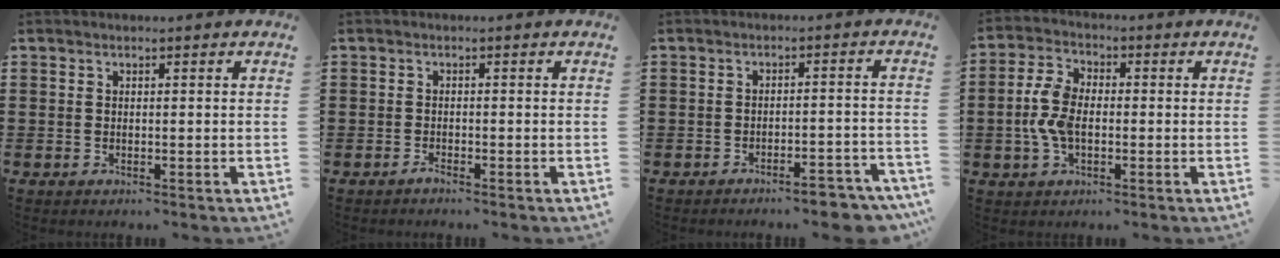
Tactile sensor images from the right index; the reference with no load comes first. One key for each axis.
{"total": 1.0, "fx": -0.9, "fy": 0.2, "fz": 0.2, "tx": -0.007, "ty": -0.001, "tz": -0.018}
{"total": 4.5, "fx": -4.0, "fy": 0.3, "fz": 1.9, "tx": -0.031, "ty": -0.003, "tz": -0.076}
{"total": 6.7, "fx": -0.8, "fy": 4.1, "fz": 5.2, "tx": -0.132, "ty": 0.000, "tz": -0.023}